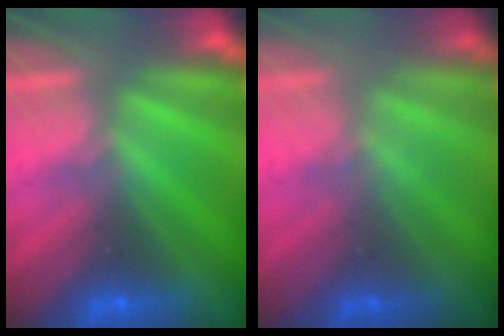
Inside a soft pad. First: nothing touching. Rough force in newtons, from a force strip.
{"total": 1.3}